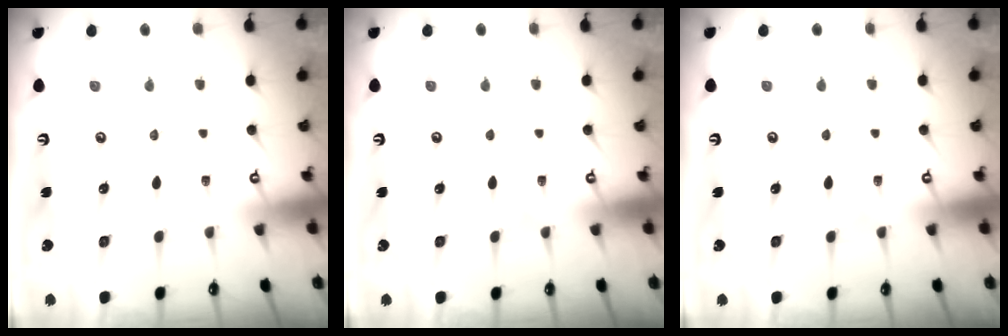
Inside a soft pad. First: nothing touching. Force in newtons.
{"total": 0.0}
{"total": 0.0}